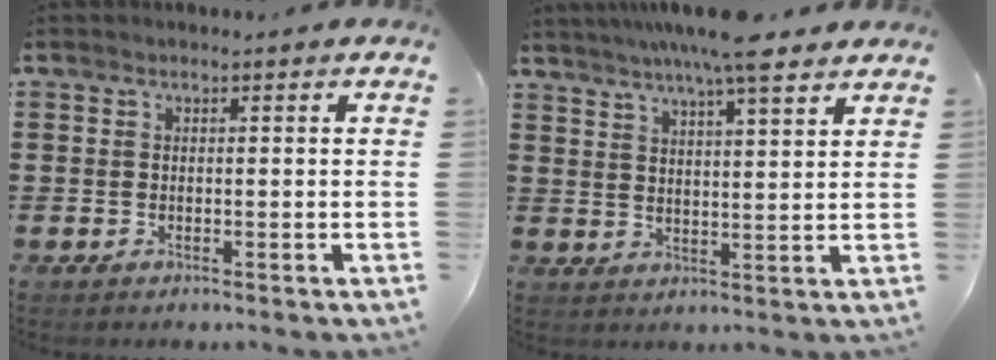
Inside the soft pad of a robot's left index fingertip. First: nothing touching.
{"total": 7.0, "force": [5.7, 0.4, 4.1], "torque": [-0.084, -0.011, 0.099]}